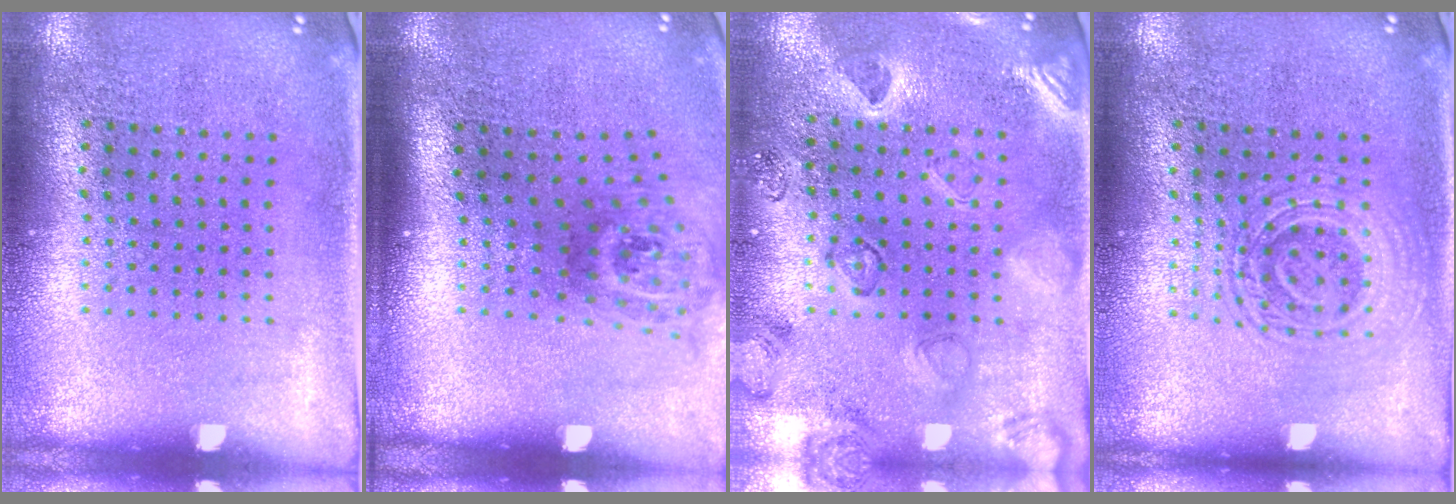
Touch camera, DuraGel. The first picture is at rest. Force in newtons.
{"total": 1.9, "press": 1.3, "slide": 1.4}
{"total": 2.3, "press": 2.0, "slide": 1.0}
{"total": 2.9, "press": 2.8, "slide": 0.6}